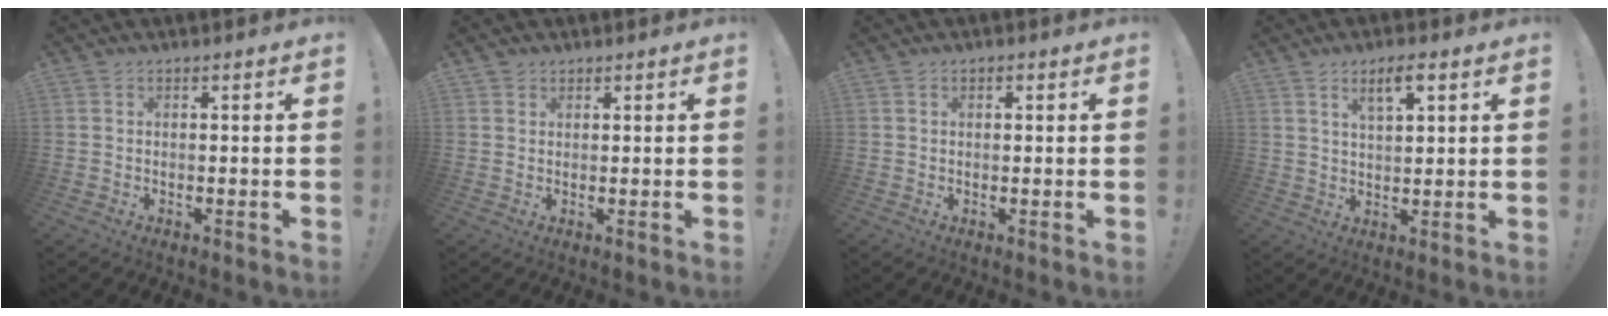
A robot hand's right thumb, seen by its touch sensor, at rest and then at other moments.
{"total": 1.3, "force": [1.0, 0.9, 0.0], "torque": [0.003, -0.005, 0.019]}
{"total": 0.8, "force": [0.2, 0.6, 0.5], "torque": [-0.011, 0.005, 0.003]}
{"total": 6.1, "force": [3.4, 2.0, 4.6], "torque": [-0.081, -0.009, 0.057]}